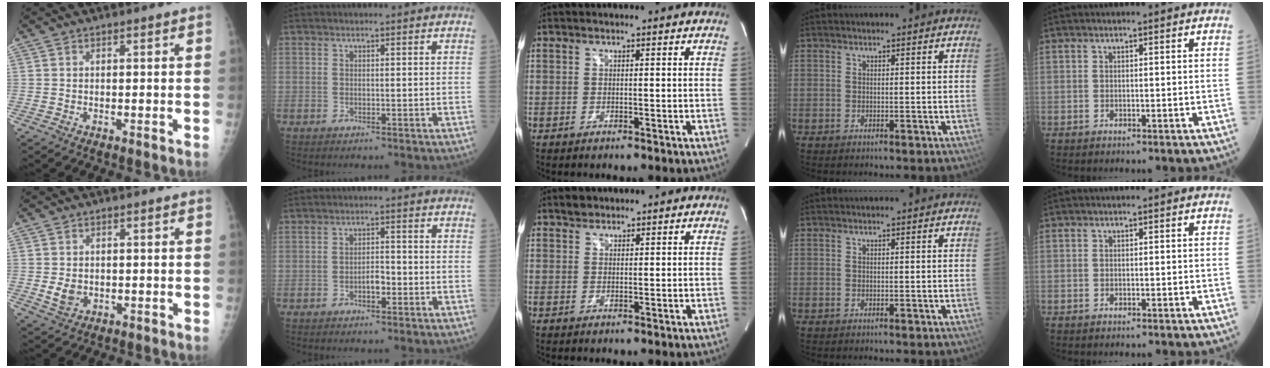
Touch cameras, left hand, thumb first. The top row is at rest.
{"thumb": {"total": 3.4, "force": [-0.3, 2.7, 2.0], "torque": [-0.027, -0.003, 0.003]}, "index": {"total": 2.4, "force": [-1.3, 0.9, 1.8], "torque": [-0.025, 0.002, -0.026]}, "middle": {"total": 1.6, "force": [1.3, 0.9, 0.2], "torque": [-0.005, 0.004, 0.021]}}